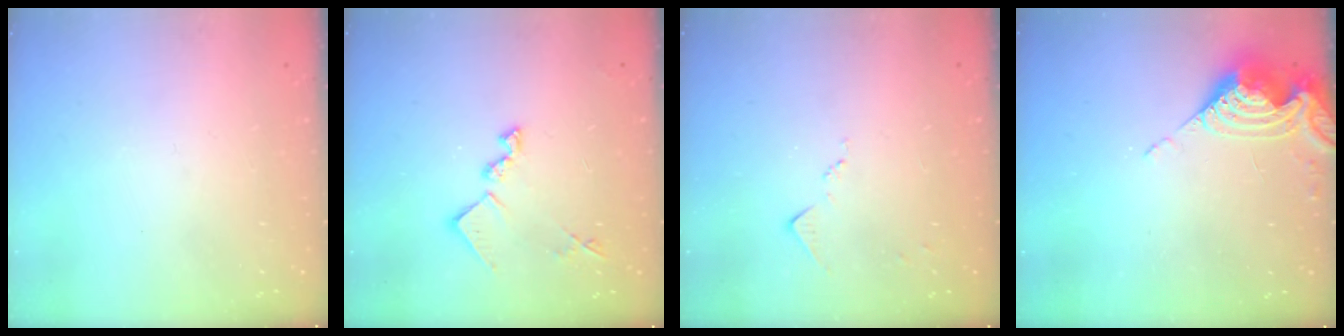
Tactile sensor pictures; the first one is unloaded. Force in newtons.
{"total": 11.9, "press": 11.9, "slide": 0.4}
{"total": 6.9, "press": 6.9, "slide": 0.8}
{"total": 9.0, "press": 9.0, "slide": 0.5}